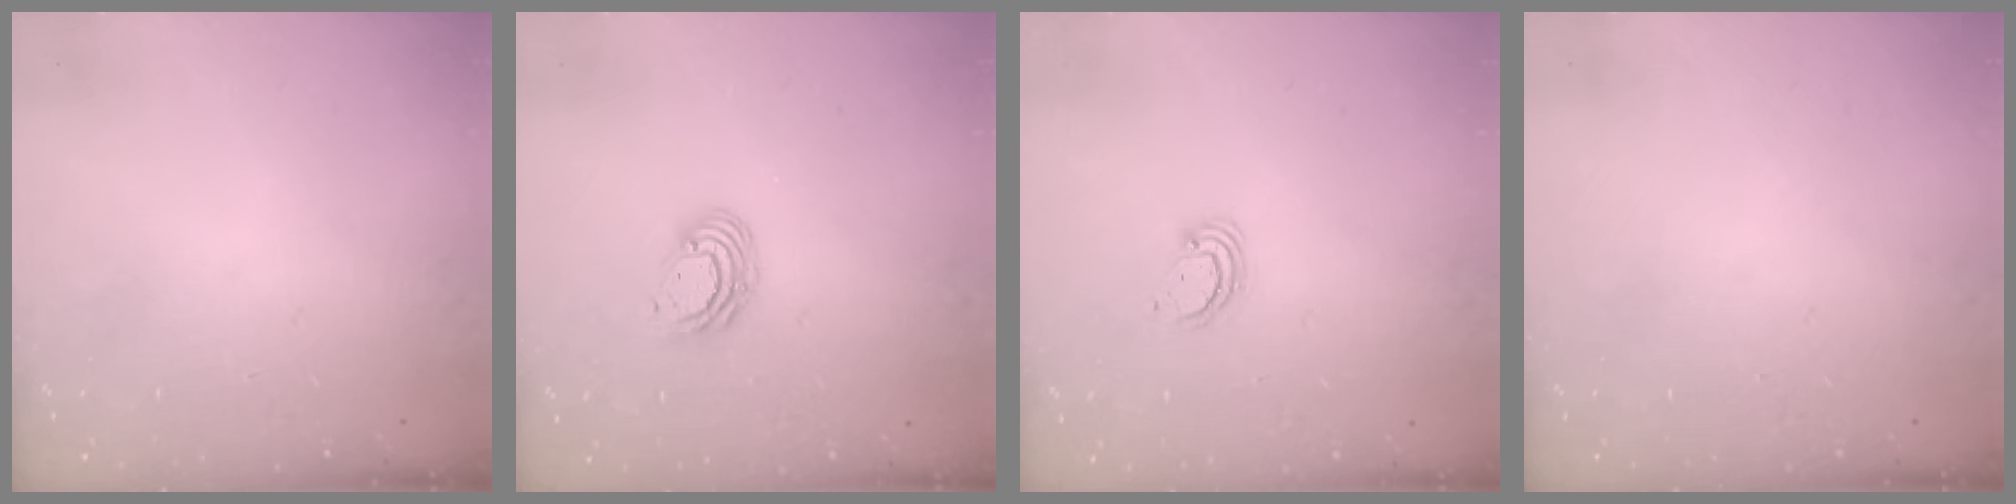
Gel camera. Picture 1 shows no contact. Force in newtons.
{"total": 6.1, "press": 6.1, "slide": 0.3}
{"total": 2.3, "press": 2.3, "slide": 0.1}
{"total": 0.0}